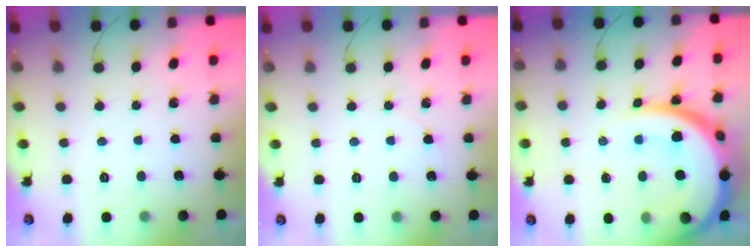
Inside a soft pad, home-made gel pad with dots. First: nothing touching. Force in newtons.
{"total": 3.9, "press": 3.3, "slide": 2.2}
{"total": 21.9, "press": 21.9, "slide": 1.6}